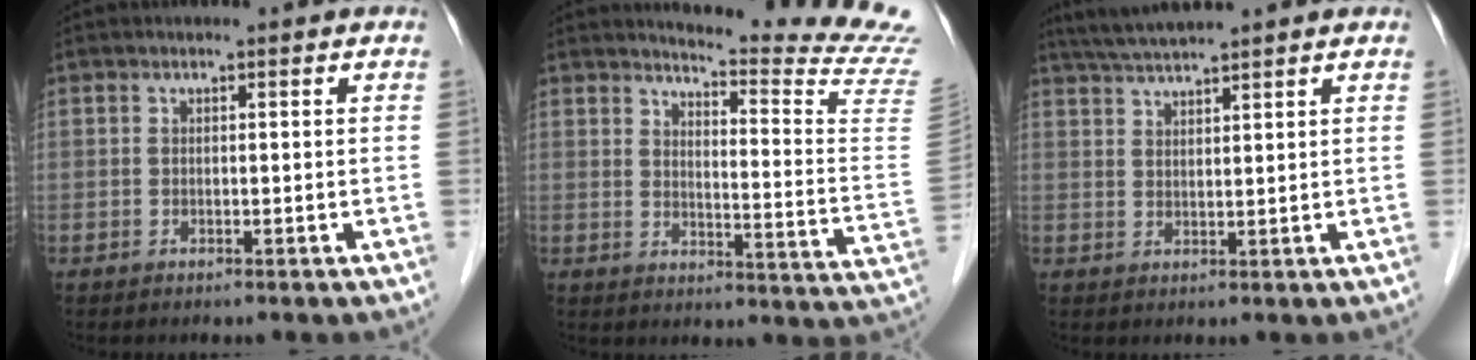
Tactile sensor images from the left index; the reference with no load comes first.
{"total": 16.0, "force": [15.4, -3.0, 3.2], "torque": [-0.056, -0.157, 0.167]}
{"total": 5.4, "force": [4.9, -0.6, 2.3], "torque": [-0.047, 0.022, 0.092]}